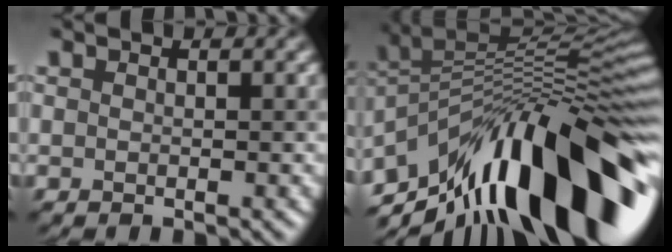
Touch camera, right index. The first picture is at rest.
{"total": 16.6, "force": [-7.5, 6.3, 13.3], "torque": [-0.206, 0.029, -0.141]}